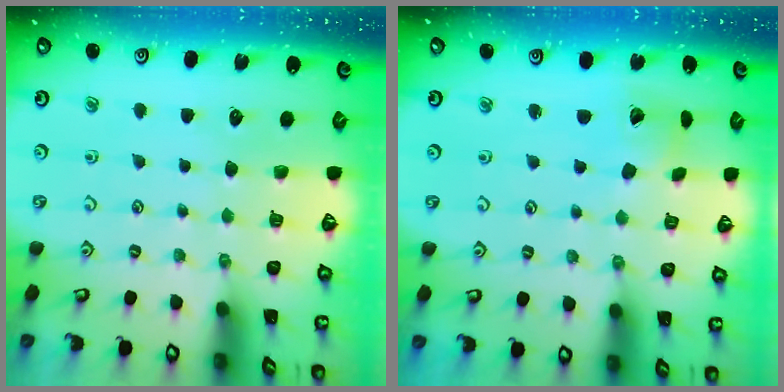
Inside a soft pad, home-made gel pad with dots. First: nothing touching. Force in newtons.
{"total": 6.4, "press": 6.4, "slide": 0.9}